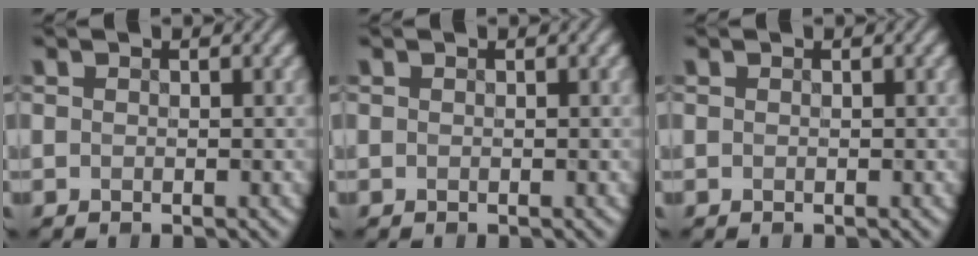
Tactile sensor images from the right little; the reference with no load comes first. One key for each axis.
{"total": 0.0}
{"total": 0.0}